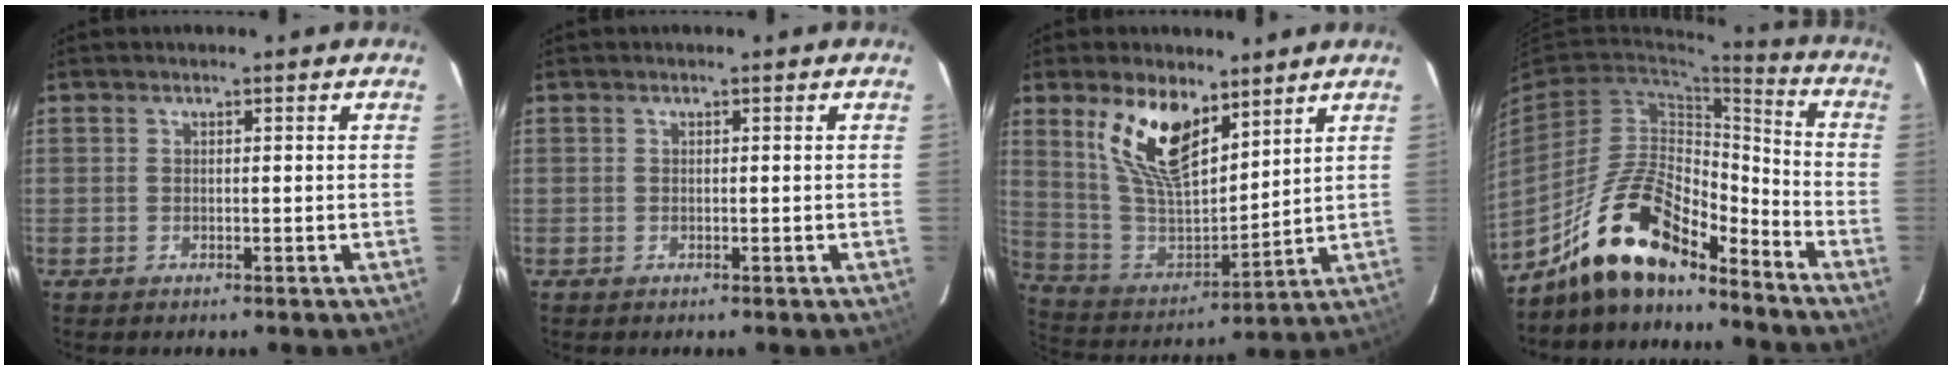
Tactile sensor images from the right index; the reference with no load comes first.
{"total": 0.0}
{"total": 16.4, "force": [9.3, 8.0, 11.0], "torque": [-0.212, -0.001, 0.188]}
{"total": 17.0, "force": [-12.8, 5.6, 9.6], "torque": [-0.190, 0.008, -0.235]}